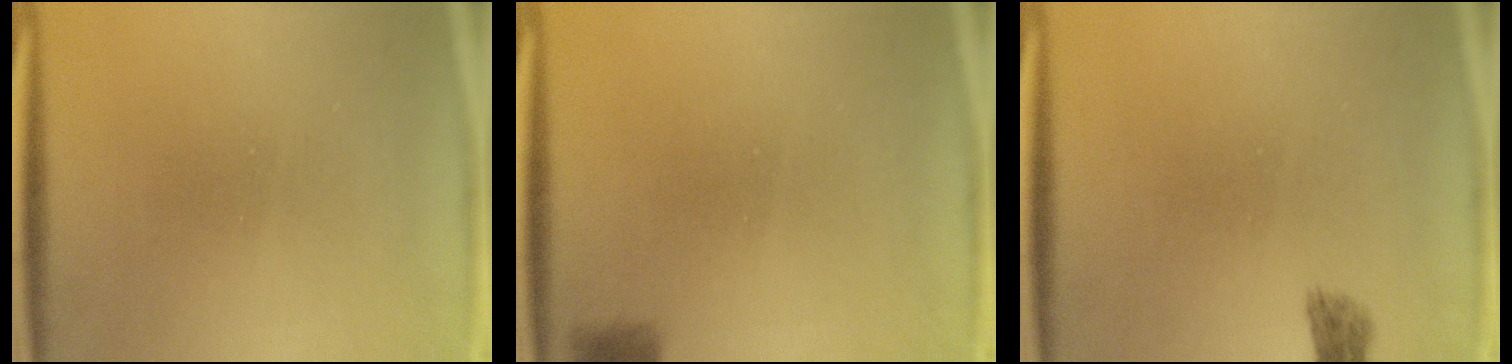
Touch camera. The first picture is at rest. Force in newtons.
{"total": 2.9}
{"total": 1.6}